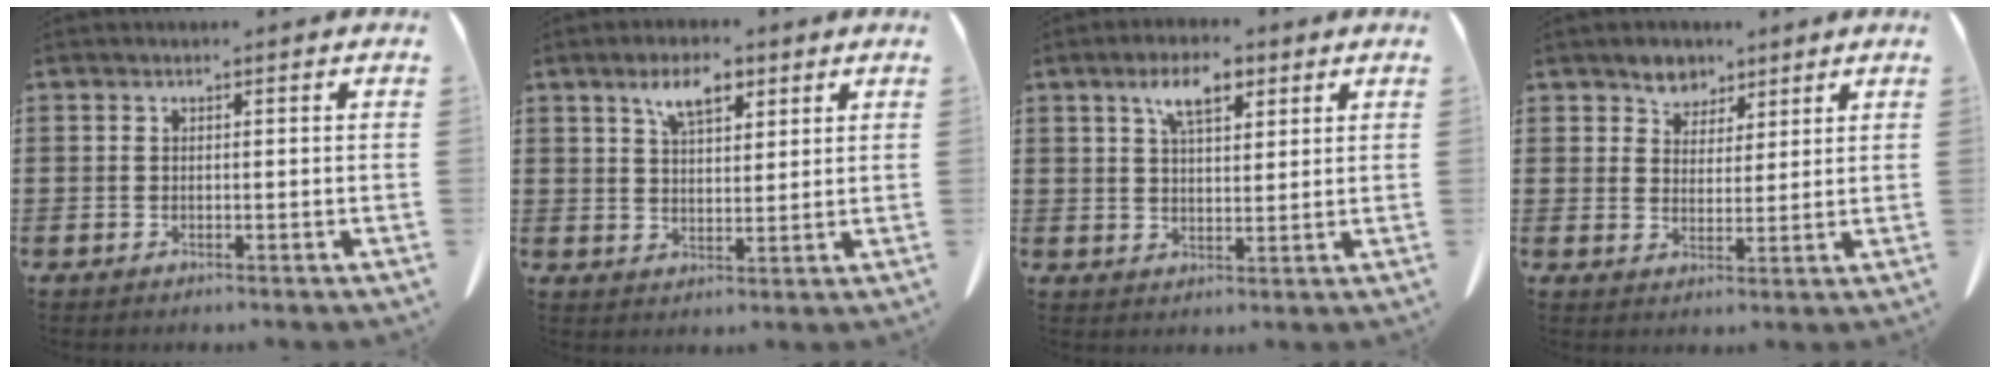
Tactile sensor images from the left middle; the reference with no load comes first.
{"total": 6.1, "force": [3.6, 2.6, 4.1], "torque": [-0.075, 0.004, 0.060]}
{"total": 6.3, "force": [3.6, 2.6, 4.5], "torque": [-0.083, 0.005, 0.059]}
{"total": 4.3, "force": [3.6, 2.4, 0.3], "torque": [-0.025, 0.000, 0.067]}